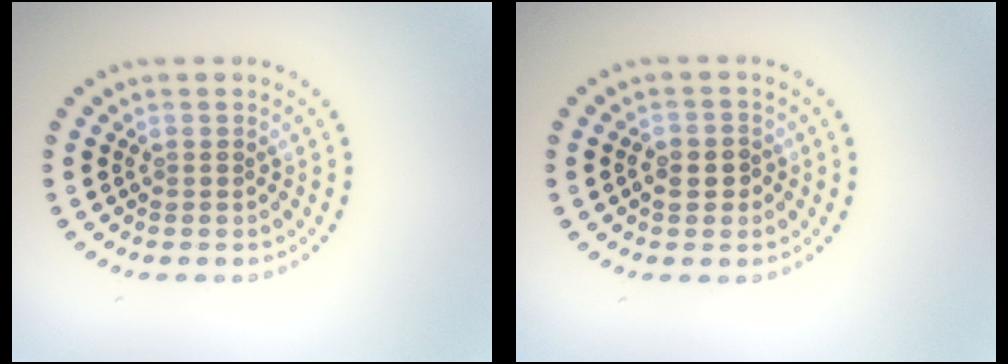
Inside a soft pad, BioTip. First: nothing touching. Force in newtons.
{"total": 2.2, "press": 2.1, "slide": 0.5}